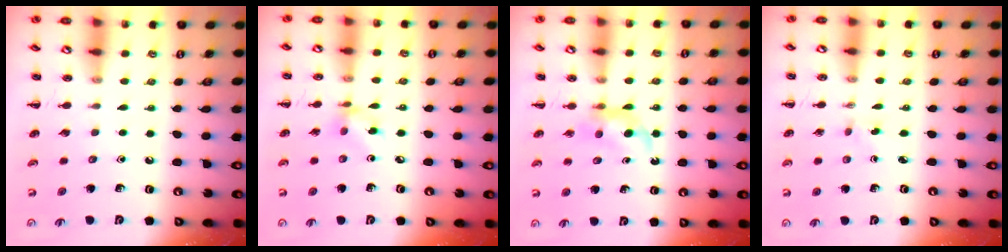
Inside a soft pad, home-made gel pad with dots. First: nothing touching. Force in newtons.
{"total": 5.6, "press": 5.6, "slide": 0.1}
{"total": 4.0, "press": 3.9, "slide": 1.1}
{"total": 1.8, "press": 1.6, "slide": 0.7}